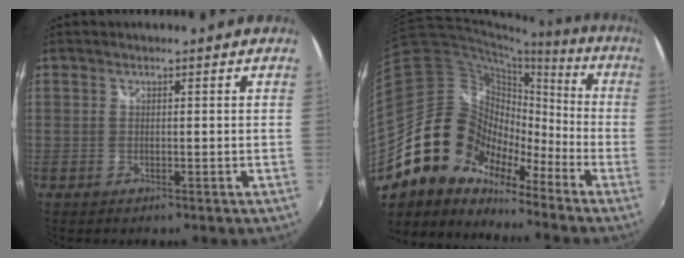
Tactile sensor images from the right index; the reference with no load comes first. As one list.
[{"total": 15.3, "force": [-10.6, 10.2, 4.1], "torque": [-0.086, 0.031, -0.208]}]